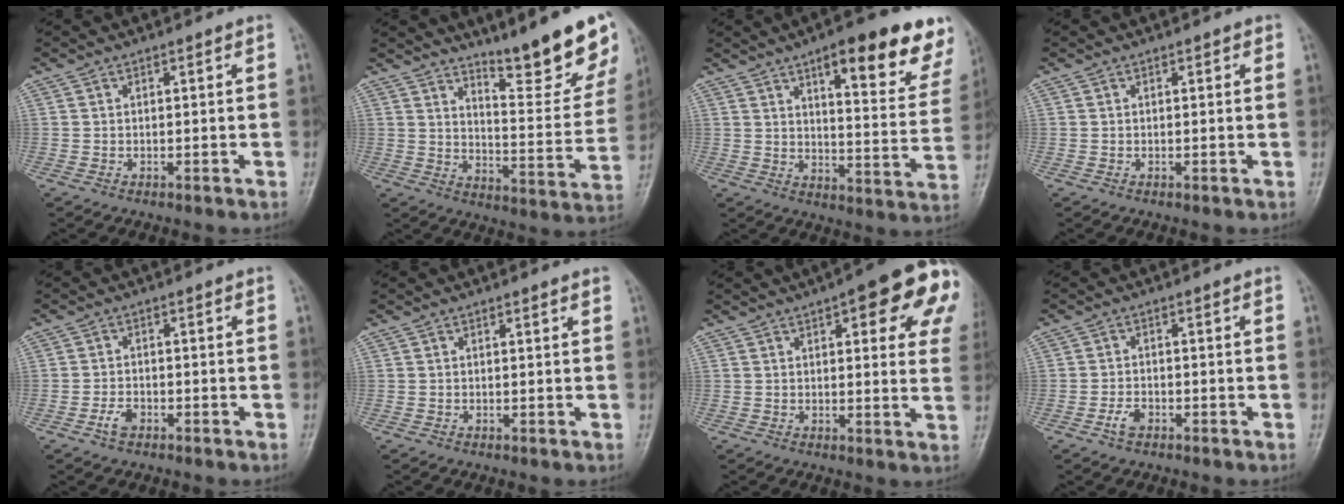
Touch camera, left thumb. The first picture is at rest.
{"total": 16.5, "force": [12.4, 3.0, 10.4], "torque": [-0.111, -0.099, 0.186]}
{"total": 20.5, "force": [12.5, 5.7, 15.2], "torque": [-0.158, -0.051, 0.159]}
{"total": 0.8, "force": [0.3, 0.5, 0.5], "torque": [-0.002, 0.001, 0.001]}
{"total": 2.4, "force": [-1.6, 1.3, 1.3], "torque": [-0.029, 0.008, -0.029]}
{"total": 0.9, "force": [0.6, 0.1, 0.6], "torque": [-0.006, 0.000, 0.008]}
{"total": 18.3, "force": [8.1, 6.1, 15.2], "torque": [-0.159, -0.014, 0.086]}
{"total": 2.3, "force": [-1.5, 1.3, 1.3], "torque": [-0.029, 0.008, -0.029]}